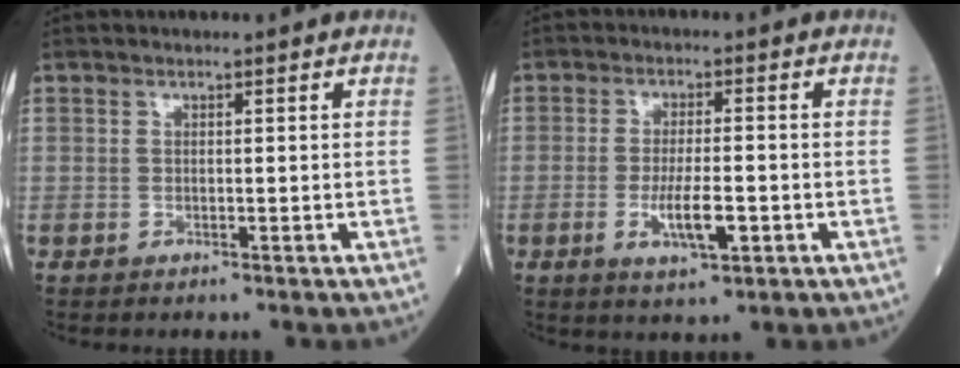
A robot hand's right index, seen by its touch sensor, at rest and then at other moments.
{"total": 6.0, "force": [-1.8, 1.3, 5.5], "torque": [-0.102, -0.007, -0.028]}